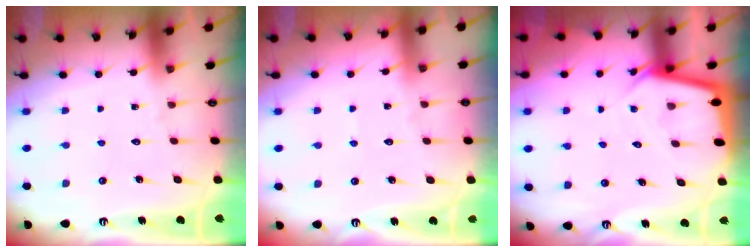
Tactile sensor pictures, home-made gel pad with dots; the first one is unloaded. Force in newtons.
{"total": 3.0, "press": 3.0, "slide": 0.2}
{"total": 3.8, "press": 3.7, "slide": 0.5}